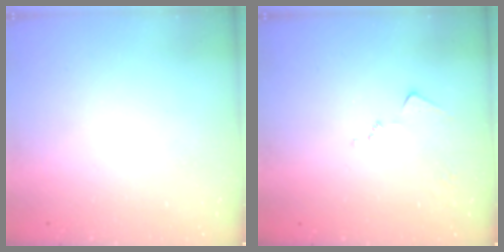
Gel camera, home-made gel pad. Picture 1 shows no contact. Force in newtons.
{"total": 7.8, "press": 7.8, "slide": 0.5}